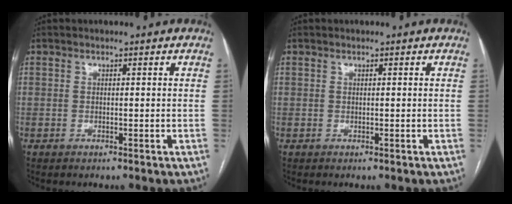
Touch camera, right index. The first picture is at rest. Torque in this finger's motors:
{"motor_torque": [0.00, 0.00, 0.00, 0.01]}